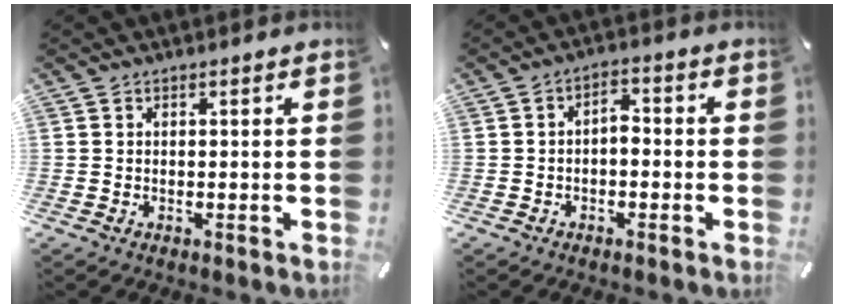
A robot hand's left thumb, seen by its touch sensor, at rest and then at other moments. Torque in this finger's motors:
{"motor_torque": [-0.06, -0.05, 0.19, 0.25, -0.08]}